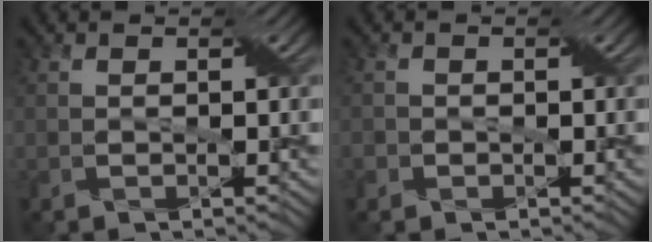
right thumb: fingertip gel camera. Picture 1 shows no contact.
{"total": 1.1, "force": [-0.4, 1.0, 0.1], "torque": [-0.003, -0.002, -0.008]}